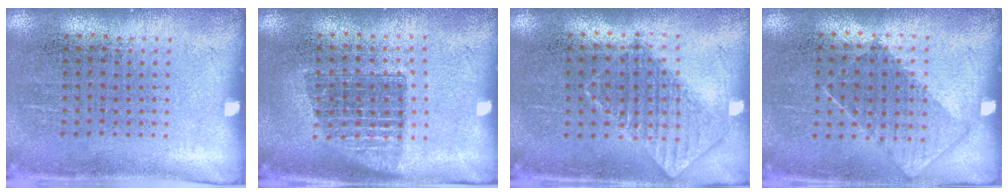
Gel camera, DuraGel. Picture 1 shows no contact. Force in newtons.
{"total": 1.4, "press": 1.2, "slide": 0.8}
{"total": 0.8, "press": 0.8, "slide": 0.1}
{"total": 0.9, "press": 0.7, "slide": 0.5}